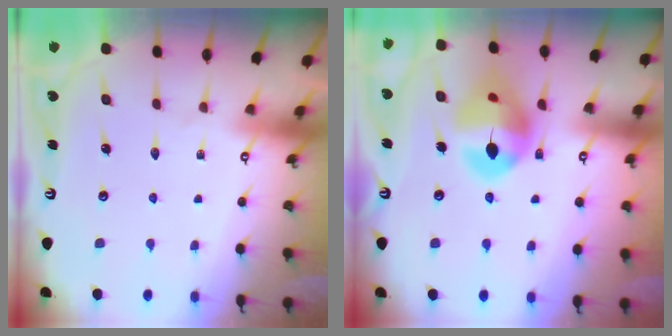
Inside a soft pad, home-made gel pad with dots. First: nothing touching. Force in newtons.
{"total": 15.1, "press": 15.0, "slide": 1.9}